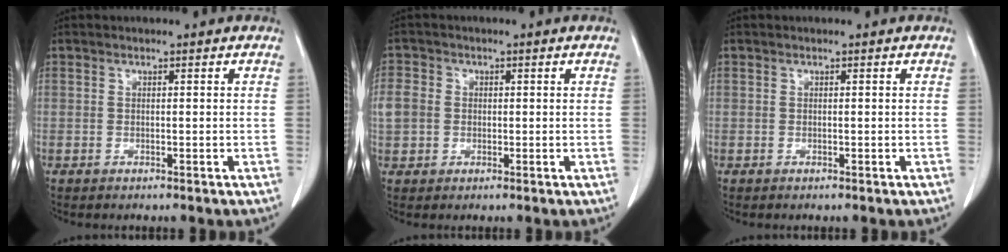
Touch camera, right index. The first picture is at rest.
{"total": 4.4, "force": [0.1, 3.9, 2.0], "torque": [-0.051, 0.014, 0.004]}
{"total": 0.0}